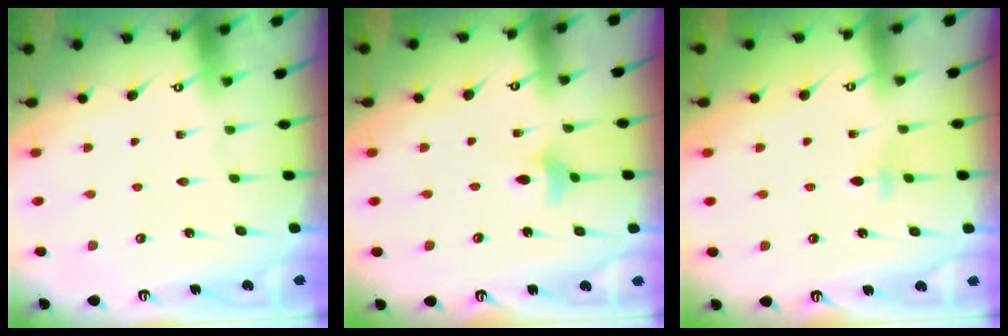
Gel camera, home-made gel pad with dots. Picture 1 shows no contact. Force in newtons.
{"total": 5.5, "press": 5.4, "slide": 0.9}
{"total": 3.1, "press": 3.0, "slide": 0.7}